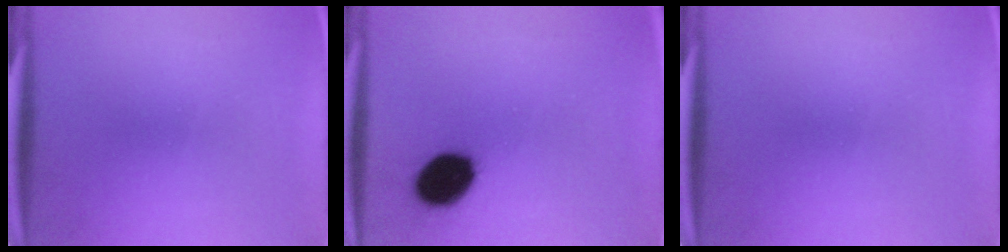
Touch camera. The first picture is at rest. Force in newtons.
{"total": 12.1}
{"total": 0.0}